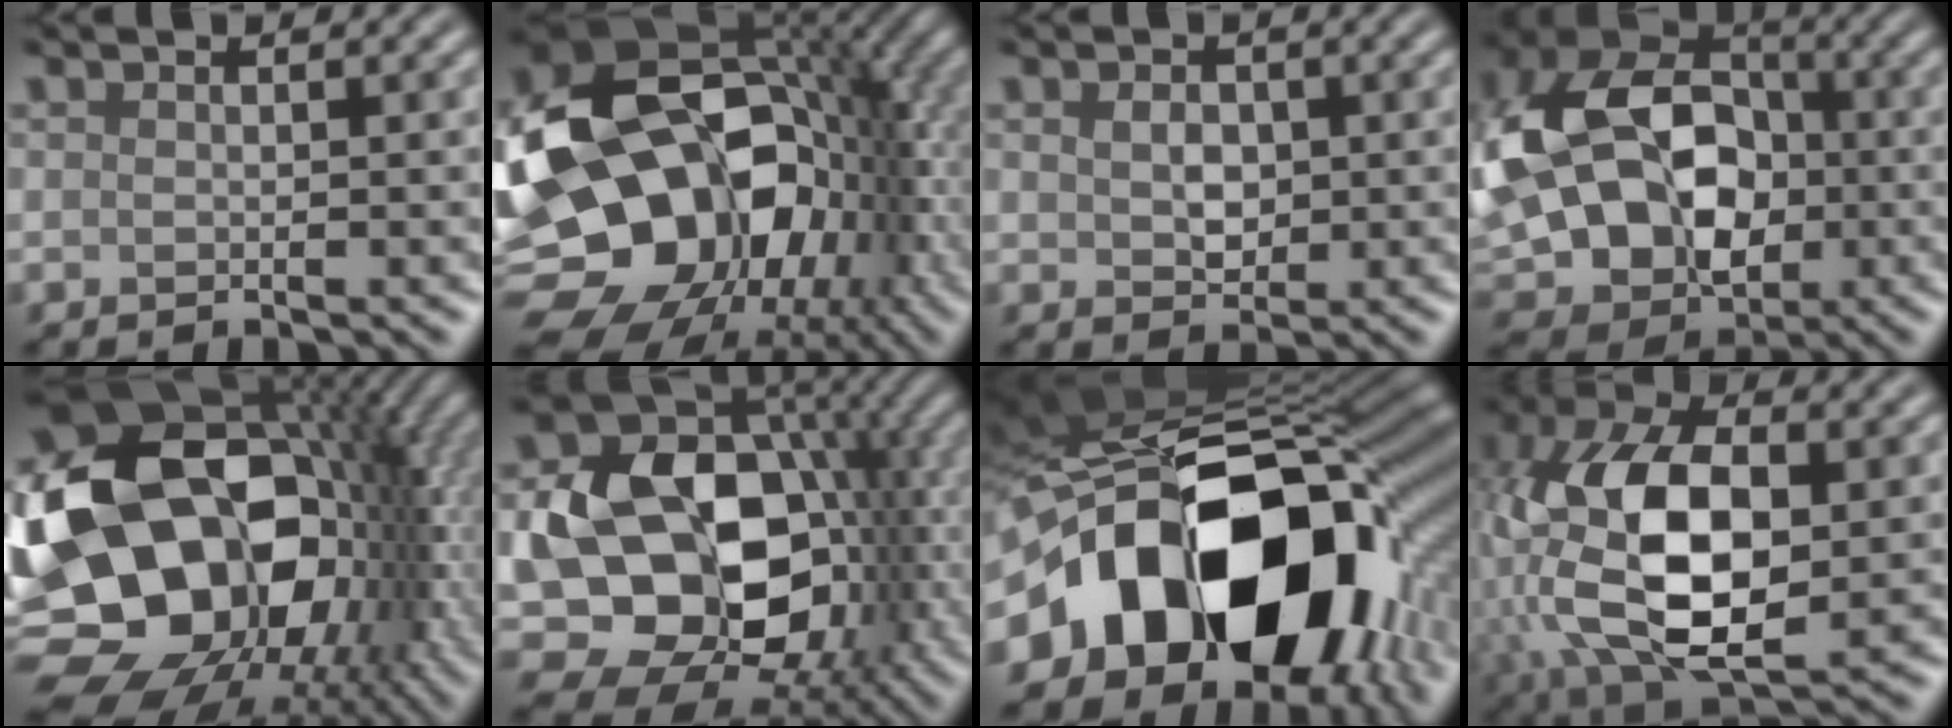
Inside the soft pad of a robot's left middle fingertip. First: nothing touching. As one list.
[{"total": 21.0, "force": [-3.2, 15.4, 13.9], "torque": [-0.268, -0.006, -0.036]}, {"total": 2.2, "force": [0.2, 1.6, 1.4], "torque": [-0.031, -0.001, 0.006]}, {"total": 16.5, "force": [-0.9, 12.2, 11.0], "torque": [-0.201, 0.010, -0.004]}, {"total": 20.8, "force": [-2.3, 15.4, 13.9], "torque": [-0.243, -0.023, -0.016]}, {"total": 15.5, "force": [-1.5, 11.9, 9.7], "torque": [-0.141, -0.015, -0.021]}, {"total": 17.9, "force": [-5.0, 12.2, 12.1], "torque": [-0.193, -0.022, -0.062]}, {"total": 13.5, "force": [0.0, 7.8, 11.1], "torque": [-0.239, -0.008, 0.006]}]